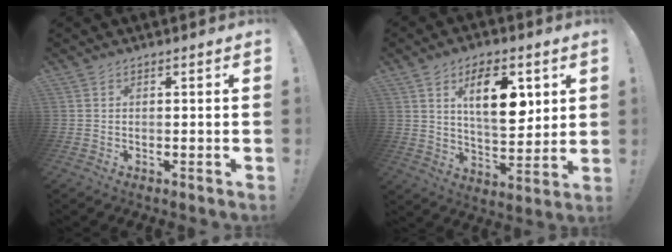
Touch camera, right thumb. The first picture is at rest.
{"total": 15.1, "force": [5.7, 7.3, 11.9], "torque": [-0.164, -0.008, 0.096]}